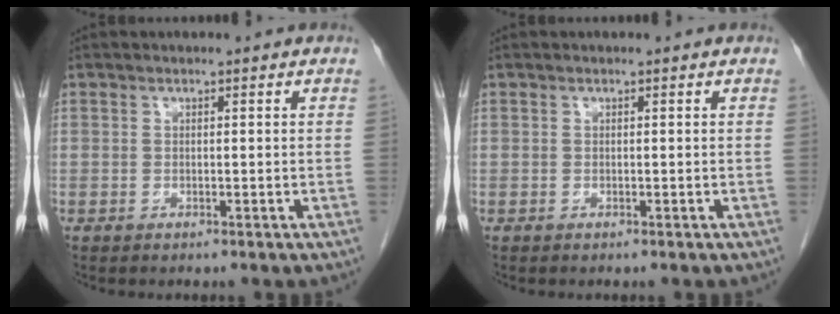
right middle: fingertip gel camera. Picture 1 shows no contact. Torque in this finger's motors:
{"motor_torque": [0.09, 0.04, 0.05, -0.02]}